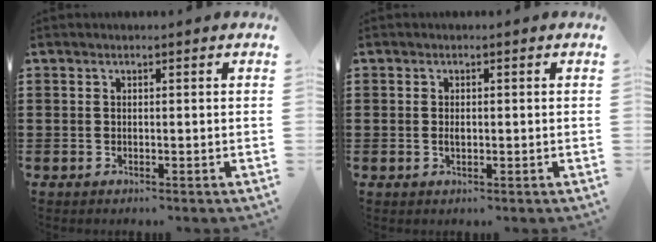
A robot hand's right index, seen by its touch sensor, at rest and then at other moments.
{"total": 1.0, "force": [-0.1, 0.5, 0.9], "torque": [-0.017, 0.003, -0.002]}